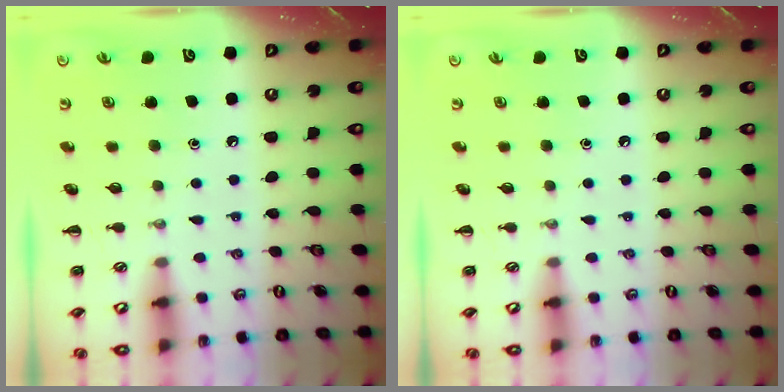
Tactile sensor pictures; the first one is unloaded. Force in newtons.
{"total": 0.0}